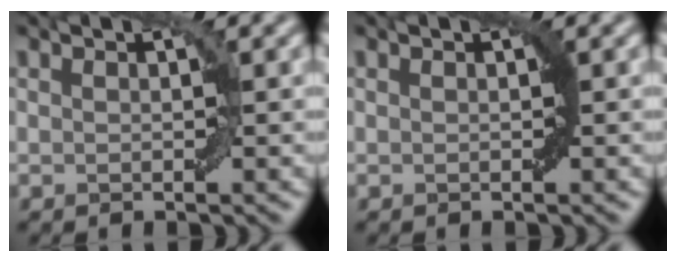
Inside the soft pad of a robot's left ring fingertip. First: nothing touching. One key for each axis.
{"total": 0.0}